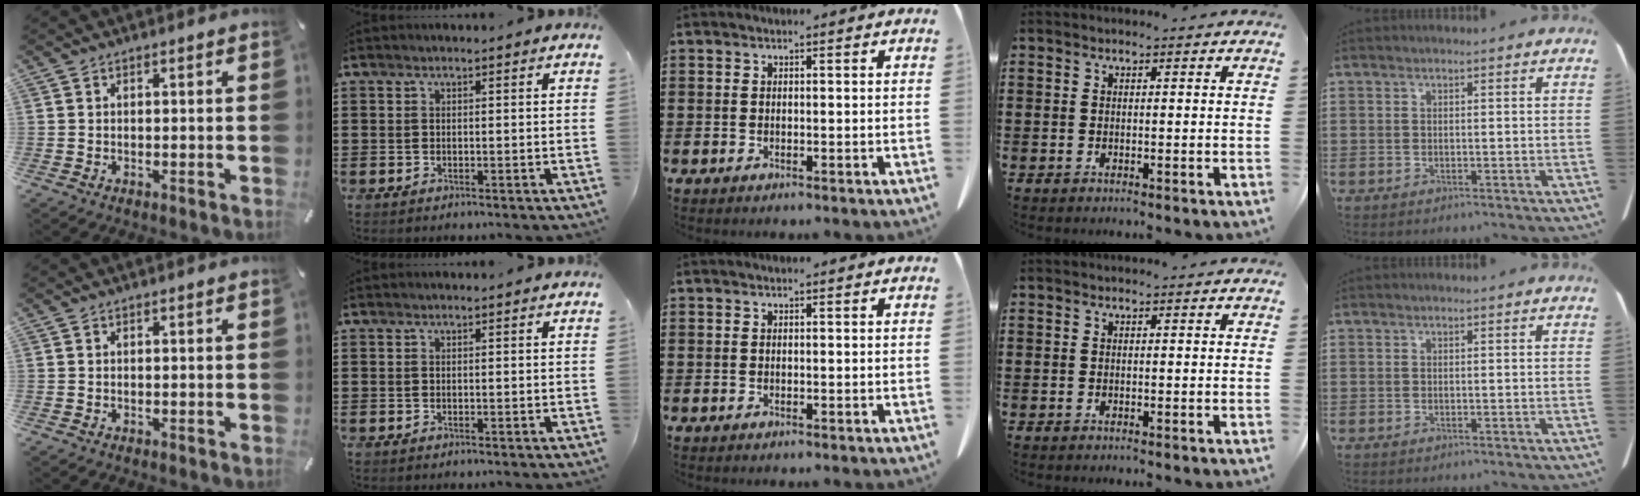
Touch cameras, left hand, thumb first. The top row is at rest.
{}